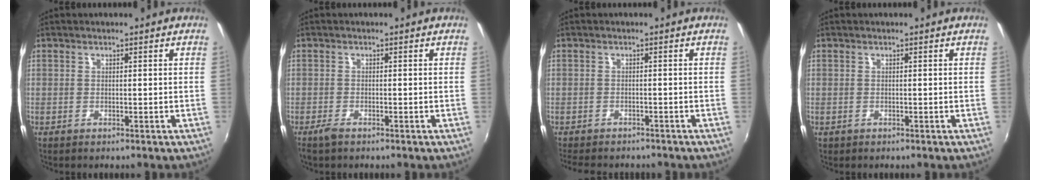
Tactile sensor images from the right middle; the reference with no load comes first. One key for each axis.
{"total": 1.9, "fx": -1.5, "fy": 0.5, "fz": 1.1, "tx": -0.028, "ty": -0.004, "tz": -0.030}
{"total": 6.2, "fx": -5.3, "fy": 2.1, "fz": 2.2, "tx": -0.058, "ty": -0.015, "tz": -0.082}
{"total": 0.0}